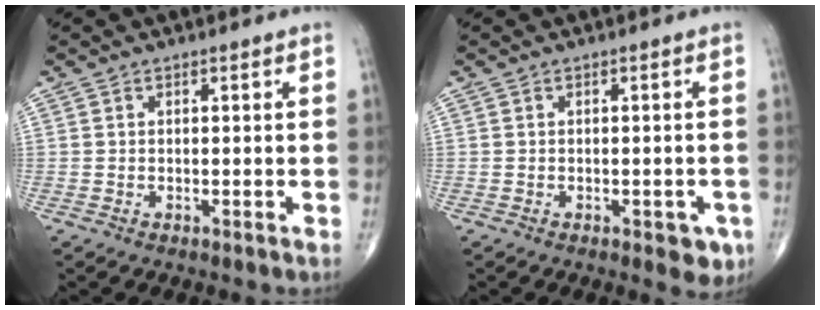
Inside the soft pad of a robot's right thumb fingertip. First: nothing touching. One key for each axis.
{"total": 3.8, "fx": -1.6, "fy": 1.9, "fz": 2.9, "tx": -0.012, "ty": 0.000, "tz": -0.016}